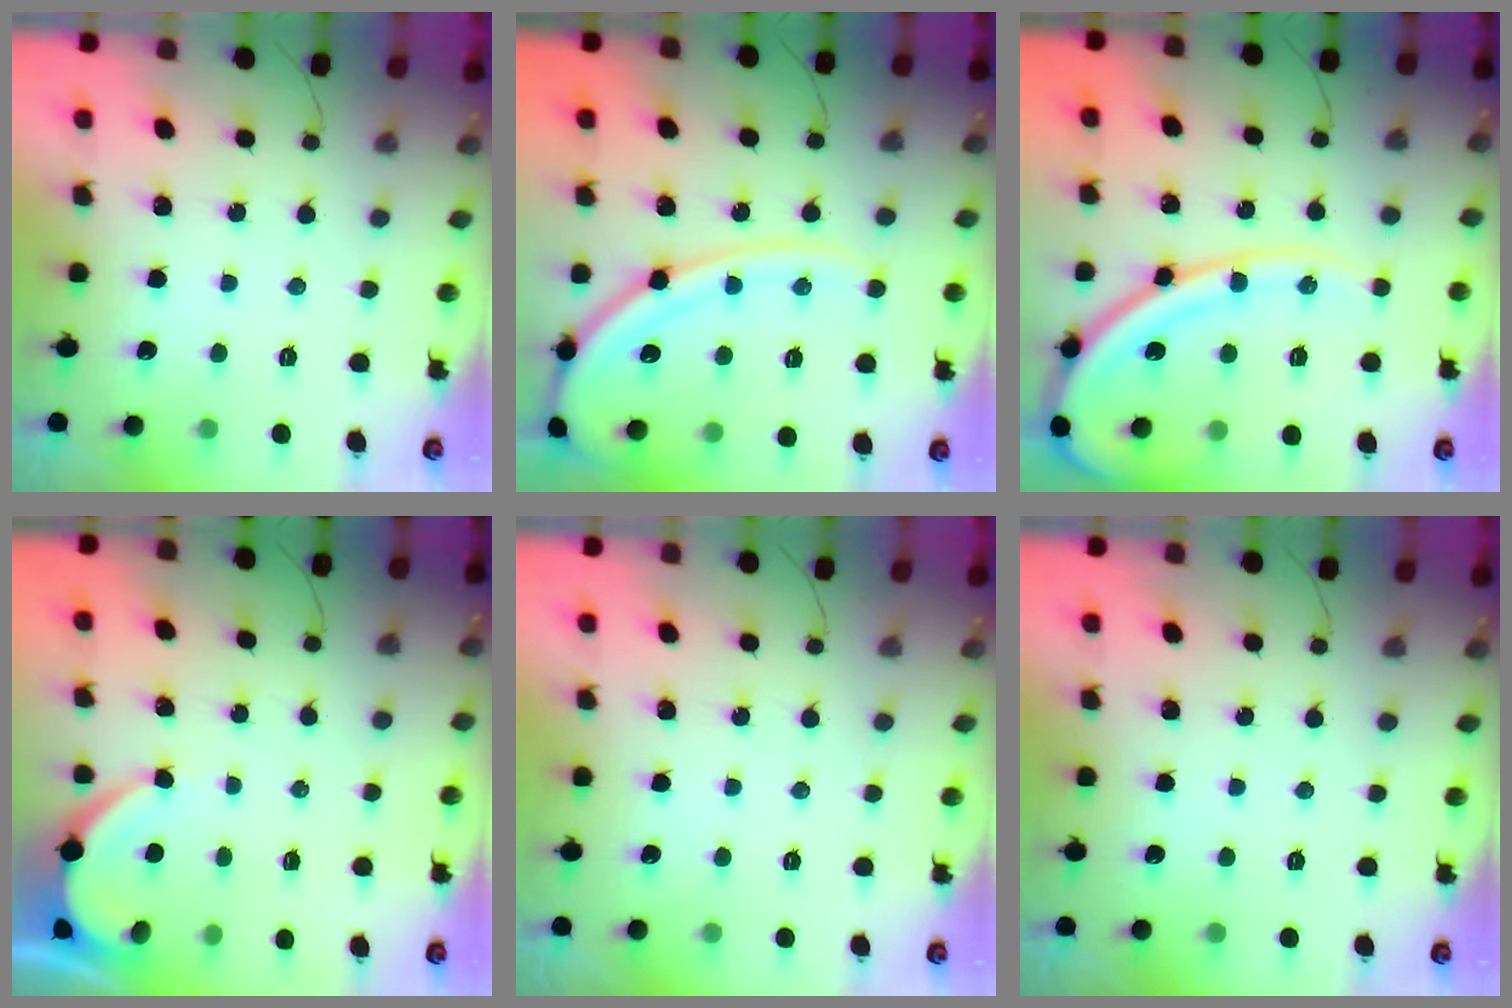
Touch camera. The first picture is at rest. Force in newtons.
{"total": 16.2, "press": 16.2, "slide": 1.7}
{"total": 18.5, "press": 18.3, "slide": 2.4}
{"total": 3.4, "press": 3.3, "slide": 0.3}
{"total": 0.0}
{"total": 0.0}